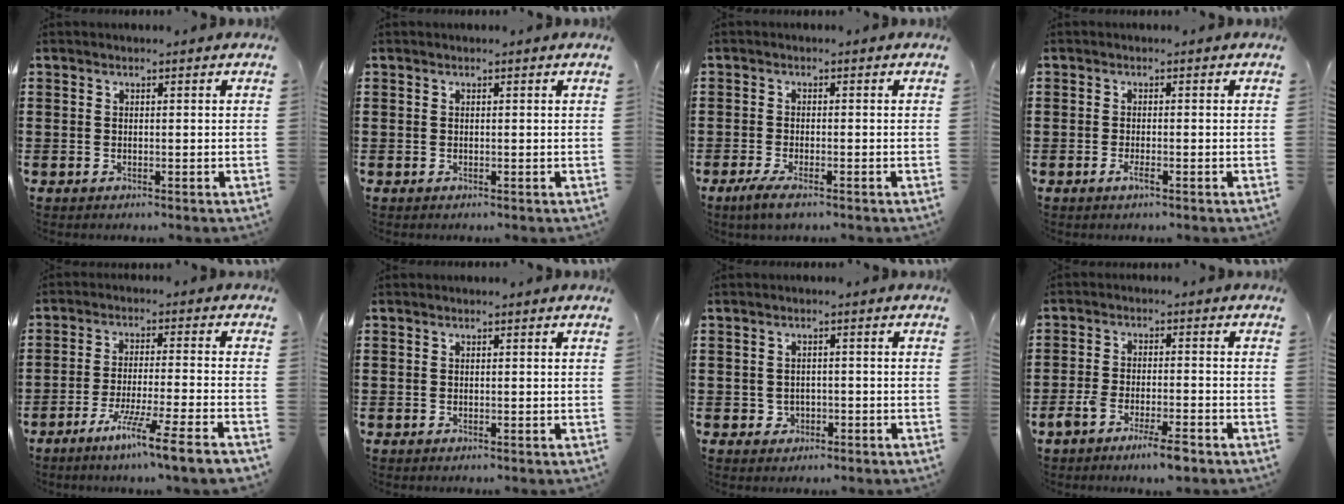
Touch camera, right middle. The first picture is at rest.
{"total": 0.0}
{"total": 2.7, "force": [-1.7, 0.3, 2.0], "torque": [-0.047, -0.006, -0.035]}
{"total": 1.5, "force": [-0.7, 0.3, 1.3], "torque": [-0.032, -0.004, -0.014]}
{"total": 7.6, "force": [-5.7, -0.7, 5.0], "torque": [-0.092, -0.013, -0.108]}
{"total": 0.0}
{"total": 1.3, "force": [-0.5, 1.2, 0.3], "torque": [-0.010, 0.001, -0.012]}
{"total": 5.3, "force": [-3.8, 0.8, 3.7], "torque": [-0.076, -0.004, -0.069]}